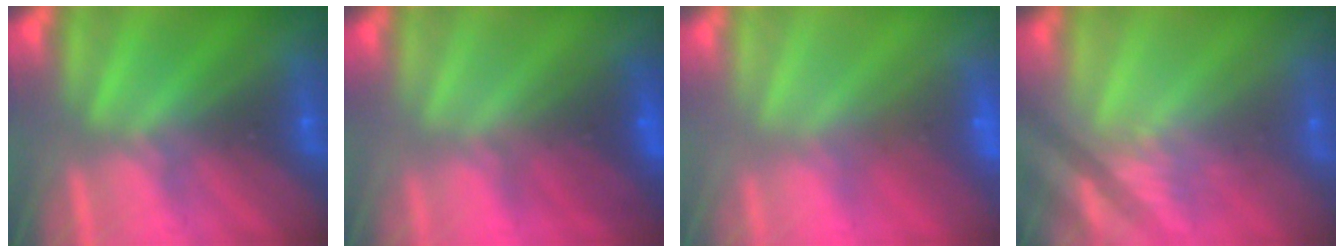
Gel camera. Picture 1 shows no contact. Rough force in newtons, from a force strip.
{"total": 2.9}
{"total": 6.8}
{"total": 2.4}